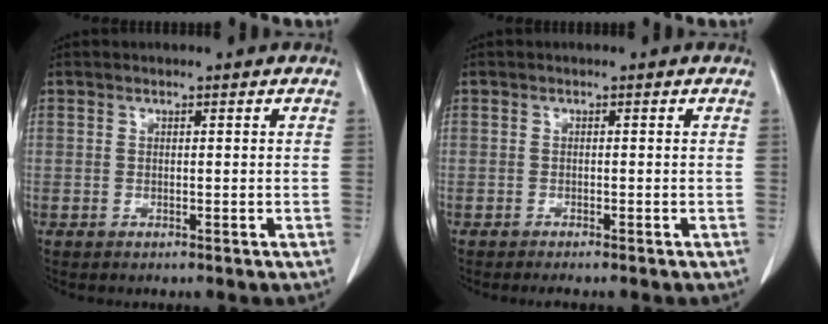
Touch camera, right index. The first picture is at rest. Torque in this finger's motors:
{"motor_torque": [0.12, -0.08, -0.03, 0.01]}